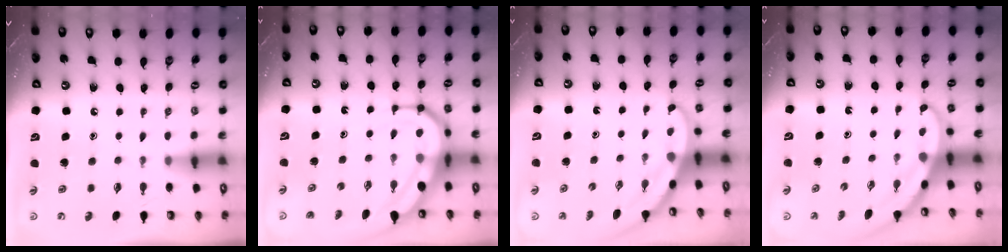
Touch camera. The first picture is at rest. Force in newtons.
{"total": 10.3, "press": 10.2, "slide": 1.2}
{"total": 3.3, "press": 3.3, "slide": 0.2}
{"total": 3.2, "press": 3.2, "slide": 0.1}